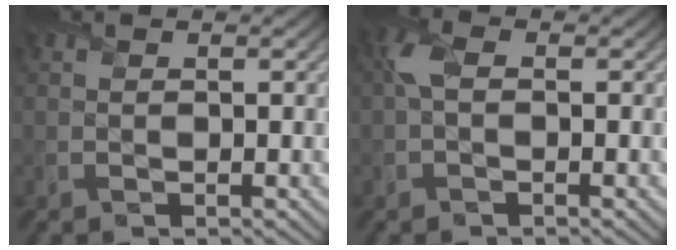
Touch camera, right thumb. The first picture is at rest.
{"total": 2.5, "force": [0.2, 1.3, 2.1], "torque": [-0.053, 0.008, -0.006]}